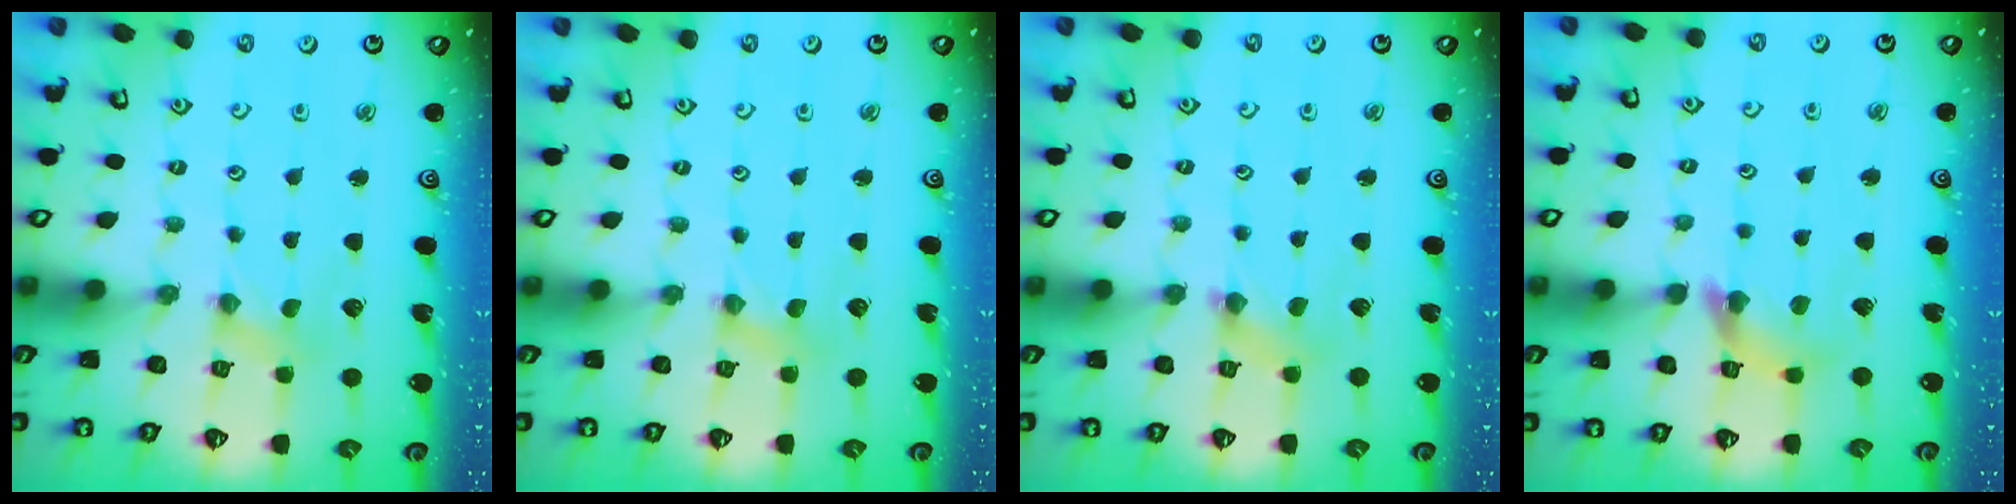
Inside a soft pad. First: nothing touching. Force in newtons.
{"total": 1.6, "press": 1.6, "slide": 0.3}
{"total": 2.3, "press": 2.3, "slide": 0.4}
{"total": 7.3, "press": 7.3, "slide": 0.7}